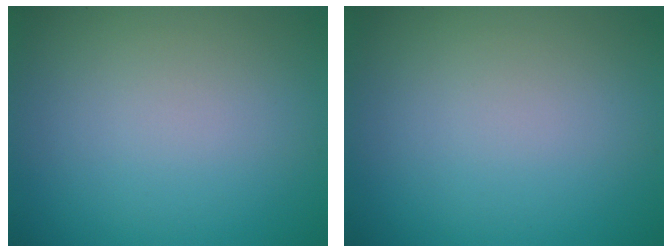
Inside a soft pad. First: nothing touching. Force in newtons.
{"total": 0.0}